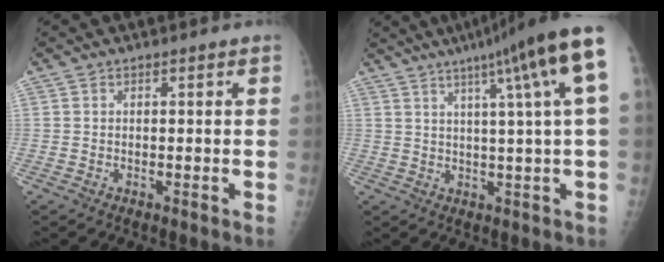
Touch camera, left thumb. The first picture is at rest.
{"total": 15.1, "force": [6.1, -0.2, 13.8], "torque": [-0.190, 0.010, 0.079]}